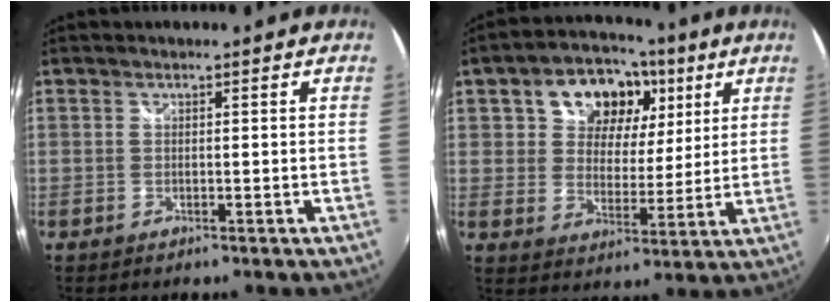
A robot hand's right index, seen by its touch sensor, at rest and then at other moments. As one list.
[{"total": 14.6, "force": [6.3, 10.5, 8.0], "torque": [-0.157, 0.033, 0.102]}]